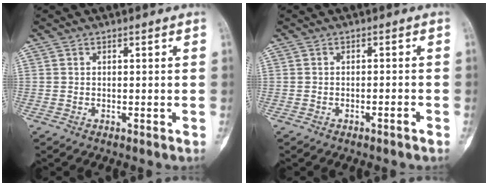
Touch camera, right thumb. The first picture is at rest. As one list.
[{"total": 1.1, "force": [-0.8, 0.0, 0.7], "torque": [-0.018, 0.011, -0.010]}]